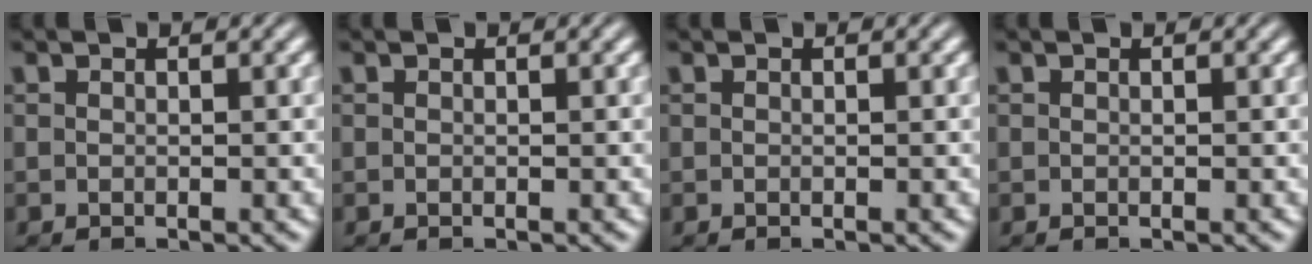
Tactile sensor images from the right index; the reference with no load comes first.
{"total": 0.0}
{"total": 0.0}
{"total": 0.0}